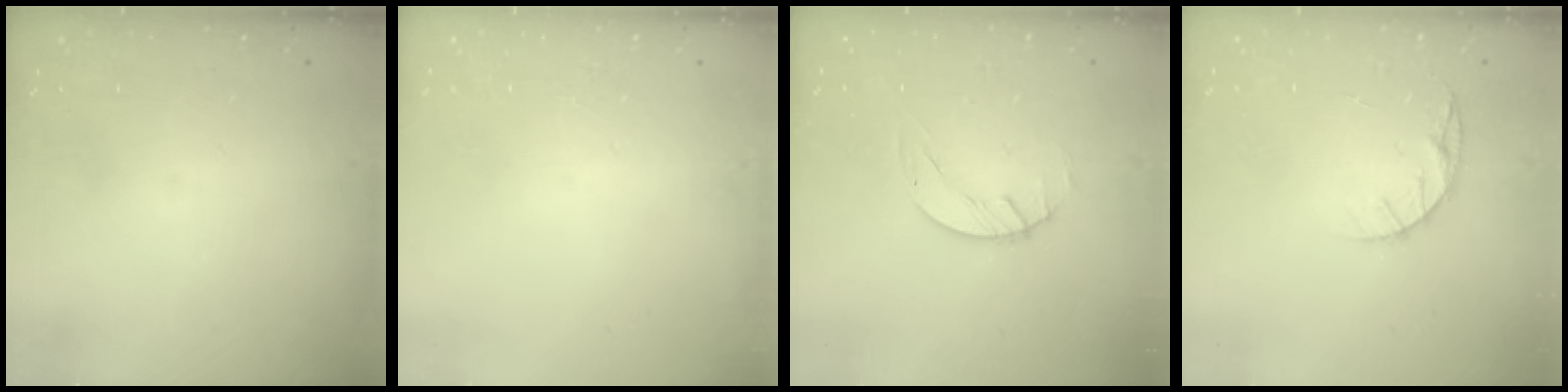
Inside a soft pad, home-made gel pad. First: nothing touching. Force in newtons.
{"total": 0.0}
{"total": 0.6, "press": 0.6, "slide": 0.1}
{"total": 5.8, "press": 5.8, "slide": 0.6}